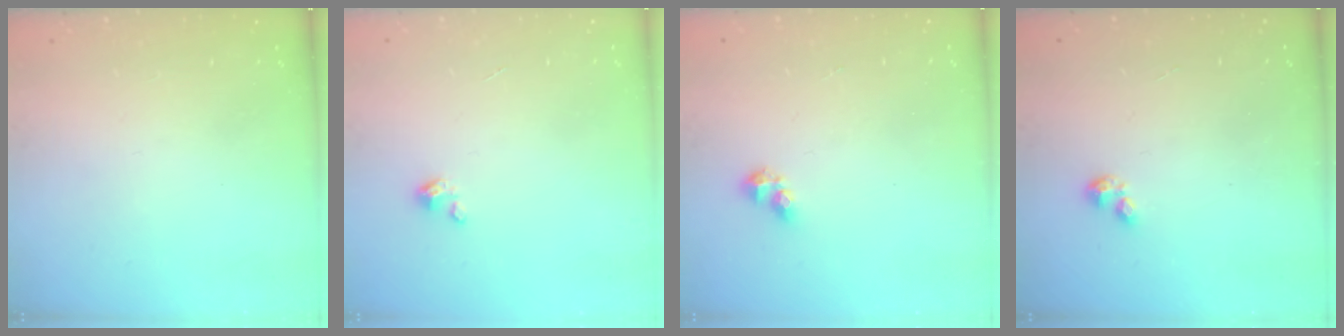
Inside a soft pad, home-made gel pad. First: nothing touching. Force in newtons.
{"total": 2.0, "press": 1.9, "slide": 0.3}
{"total": 2.9, "press": 2.9, "slide": 0.3}
{"total": 0.7, "press": 0.6, "slide": 0.2}